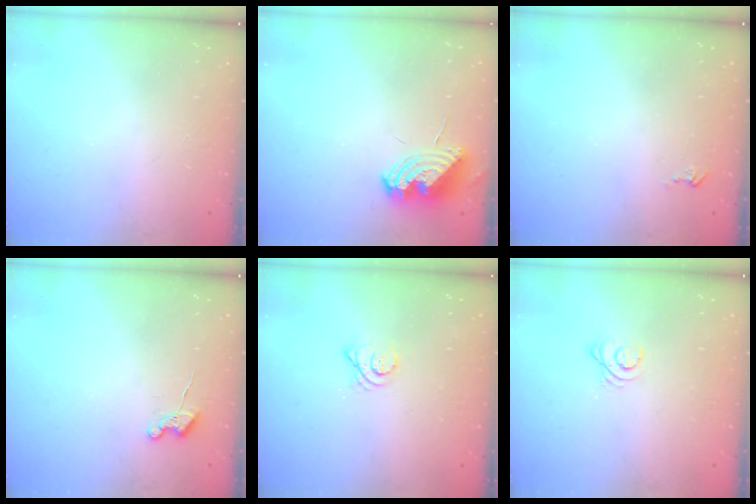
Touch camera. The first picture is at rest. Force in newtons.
{"total": 10.4, "press": 10.4, "slide": 0.8}
{"total": 2.7, "press": 2.7, "slide": 0.3}
{"total": 4.7, "press": 4.6, "slide": 0.6}
{"total": 3.3, "press": 3.3, "slide": 0.2}
{"total": 2.3, "press": 2.3, "slide": 0.3}